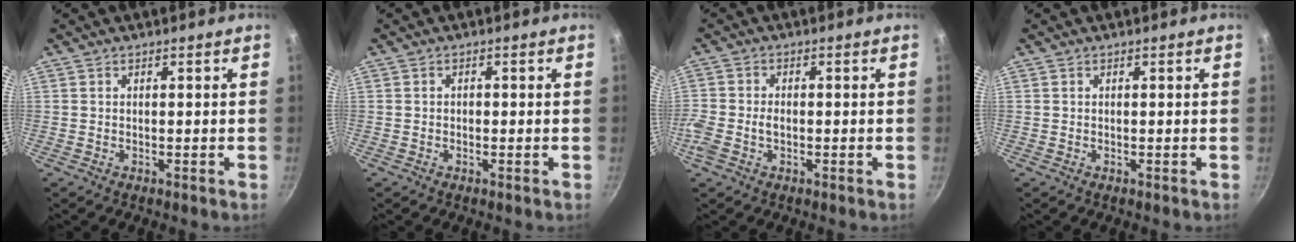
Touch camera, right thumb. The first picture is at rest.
{"total": 0.7, "force": [-0.3, 0.5, 0.3], "torque": [-0.005, 0.003, -0.005]}
{"total": 4.9, "force": [-1.7, 3.1, 3.4], "torque": [-0.078, 0.013, -0.040]}
{"total": 0.0}